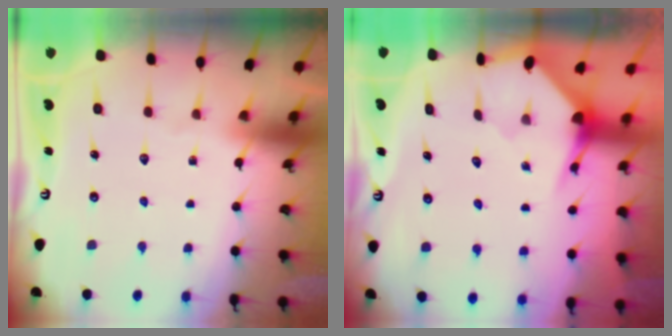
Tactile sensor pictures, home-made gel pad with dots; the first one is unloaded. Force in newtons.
{"total": 3.1, "press": 3.1, "slide": 0.2}